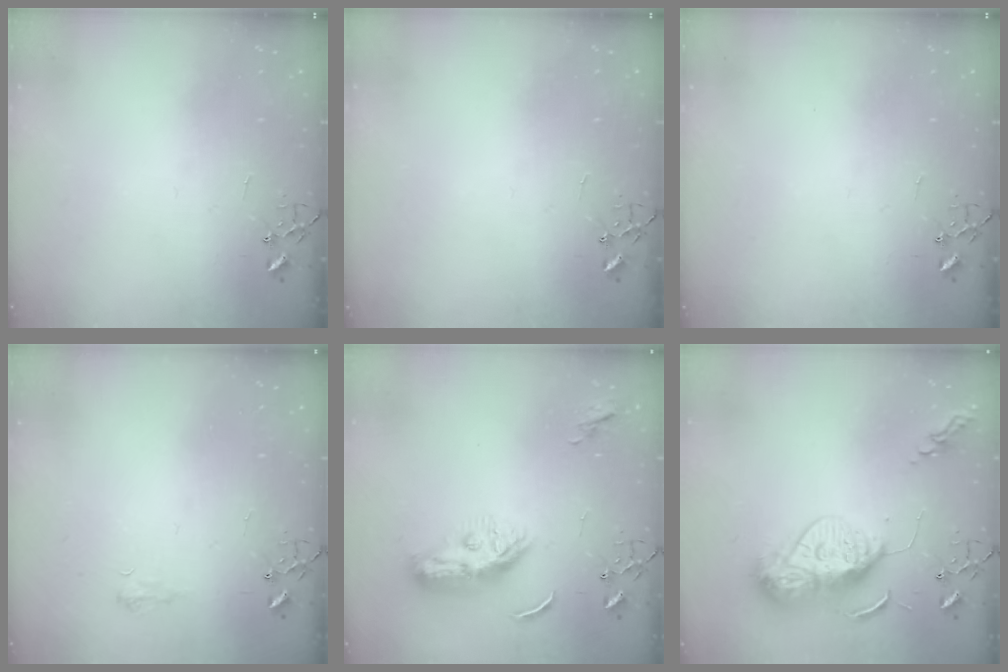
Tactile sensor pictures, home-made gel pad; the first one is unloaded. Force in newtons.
{"total": 0.0}
{"total": 0.0}
{"total": 6.0, "press": 5.9, "slide": 0.7}
{"total": 9.3, "press": 9.2, "slide": 1.2}
{"total": 12.9, "press": 12.8, "slide": 1.3}